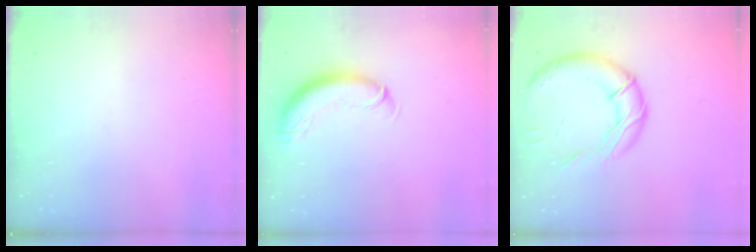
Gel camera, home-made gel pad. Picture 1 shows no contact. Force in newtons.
{"total": 10.2, "press": 10.0, "slide": 2.3}
{"total": 17.8, "press": 17.6, "slide": 2.9}